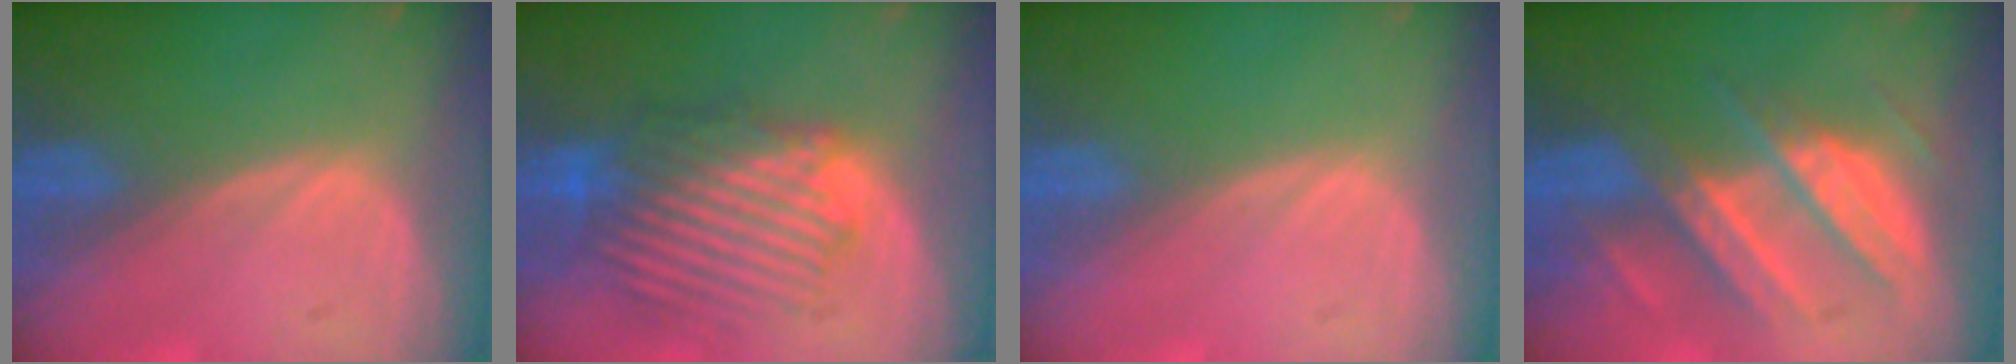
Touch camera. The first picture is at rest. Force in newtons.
{"total": 9.1, "press": 8.6, "slide": 2.8}
{"total": 0.0}
{"total": 8.6, "press": 8.6, "slide": 0.5}